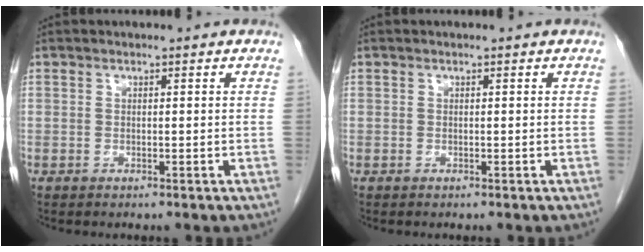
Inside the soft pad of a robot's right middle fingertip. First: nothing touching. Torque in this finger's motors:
{"motor_torque": [-0.06, -0.17, -0.02, 0.01]}